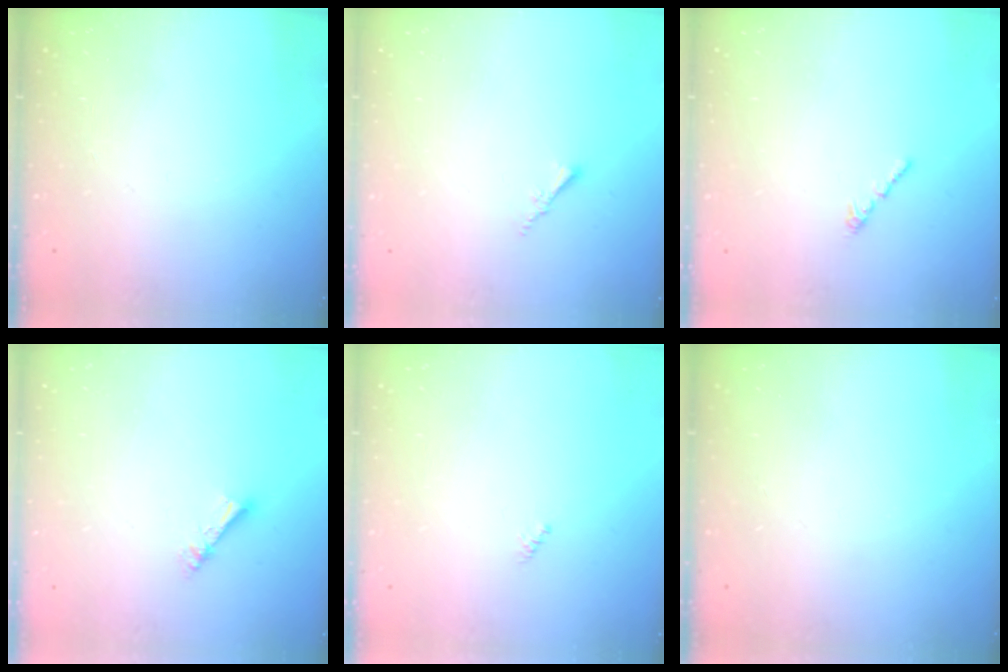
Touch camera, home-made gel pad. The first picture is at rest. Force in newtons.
{"total": 1.5, "press": 1.5, "slide": 0.4}
{"total": 0.7, "press": 0.6, "slide": 0.4}
{"total": 4.3, "press": 4.3, "slide": 0.2}
{"total": 0.0}
{"total": 0.0}